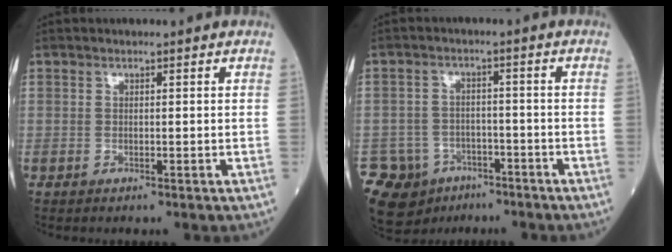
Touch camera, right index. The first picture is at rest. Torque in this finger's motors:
{"motor_torque": [0.06, -0.61, -0.03, -0.04]}